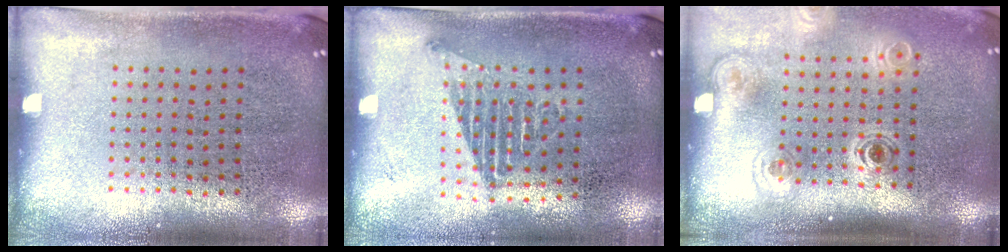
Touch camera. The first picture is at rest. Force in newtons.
{"total": 1.2, "press": 1.0, "slide": 0.6}
{"total": 1.8, "press": 1.2, "slide": 1.3}